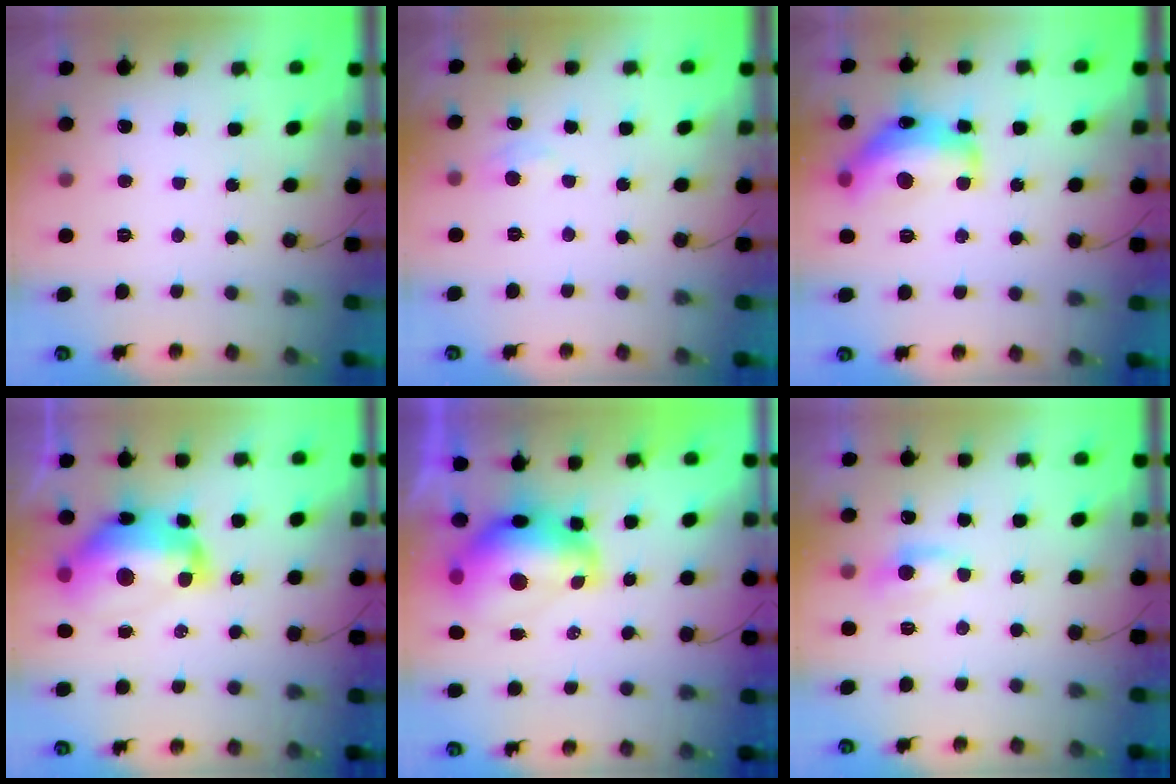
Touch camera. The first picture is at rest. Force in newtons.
{"total": 4.4, "press": 4.4, "slide": 0.6}
{"total": 17.4, "press": 17.4, "slide": 0.8}
{"total": 17.3, "press": 17.2, "slide": 1.8}
{"total": 12.0, "press": 12.0, "slide": 1.2}
{"total": 6.2, "press": 6.2, "slide": 0.8}